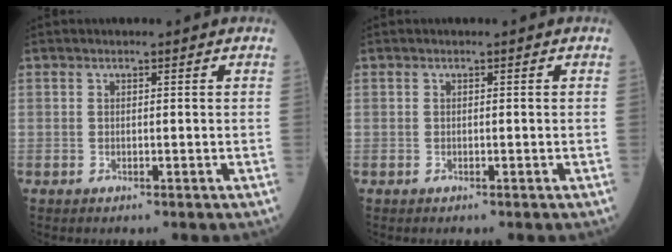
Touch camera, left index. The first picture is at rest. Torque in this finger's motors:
{"motor_torque": [-0.18, 0.18, 0.00, 0.00]}